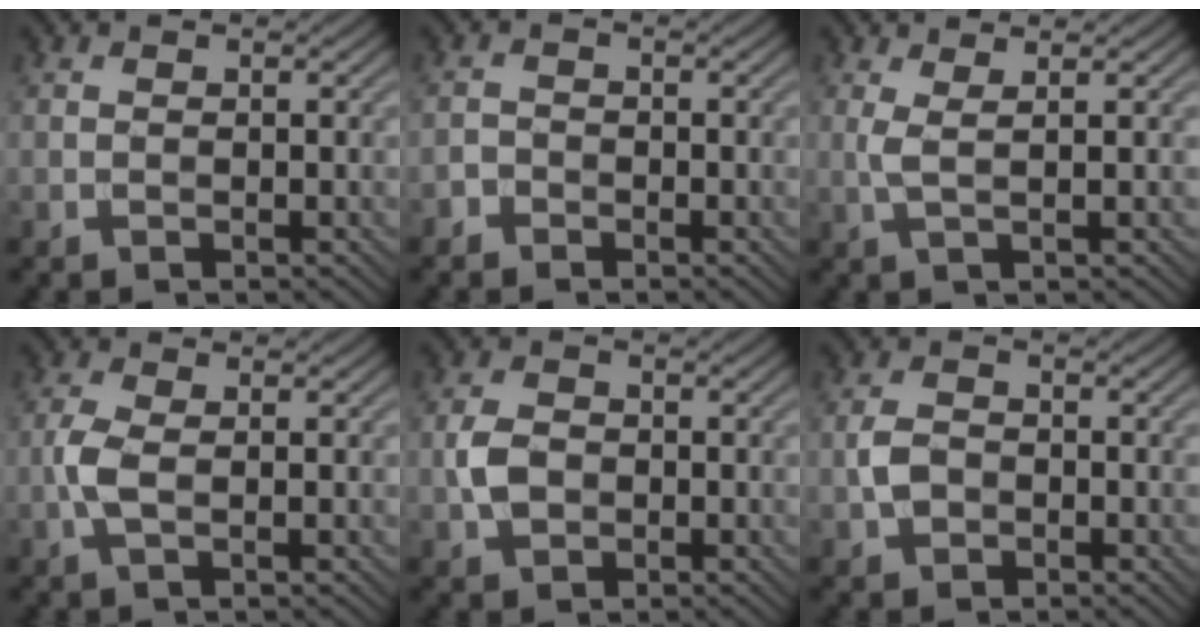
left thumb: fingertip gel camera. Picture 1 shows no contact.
{"total": 1.5, "force": [-1.2, 0.9, 0.2], "torque": [-0.001, 0.002, -0.028]}
{"total": 2.3, "force": [0.9, 0.5, 2.1], "torque": [-0.042, 0.003, 0.016]}
{"total": 3.0, "force": [-0.4, 1.2, 2.7], "torque": [-0.070, 0.001, -0.013]}
{"total": 3.5, "force": [-0.7, 2.7, 2.2], "torque": [-0.052, -0.001, -0.017]}
{"total": 2.7, "force": [-0.8, 2.0, 1.6], "torque": [-0.037, 0.000, -0.021]}